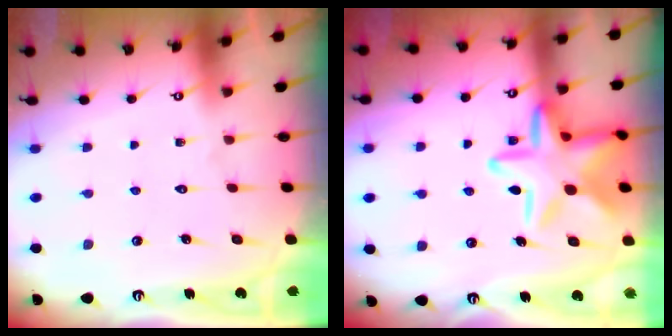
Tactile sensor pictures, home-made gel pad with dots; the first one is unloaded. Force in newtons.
{"total": 17.8, "press": 17.7, "slide": 0.9}